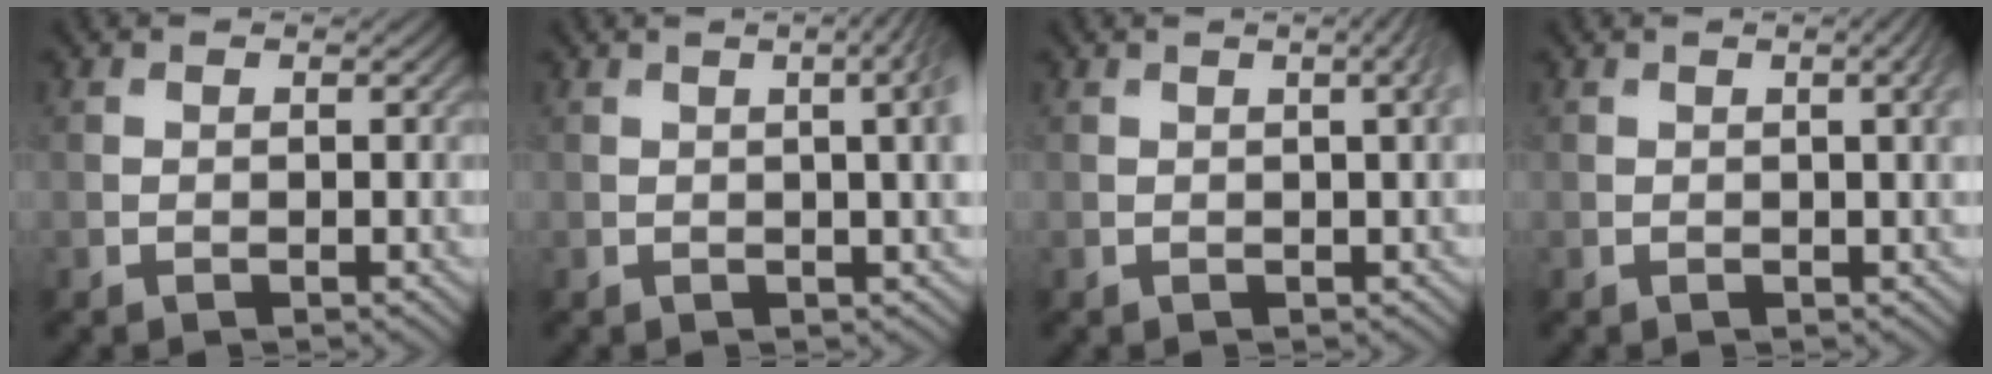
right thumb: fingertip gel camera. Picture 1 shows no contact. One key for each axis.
{"total": 5.1, "fx": 0.8, "fy": 1.2, "fz": 4.8, "tx": -0.056, "ty": 0.015, "tz": 0.008}
{"total": 2.7, "fx": 0.7, "fy": 0.5, "fz": 2.6, "tx": -0.030, "ty": 0.011, "tz": 0.006}
{"total": 2.8, "fx": 0.7, "fy": 0.5, "fz": 2.7, "tx": -0.034, "ty": 0.008, "tz": 0.009}